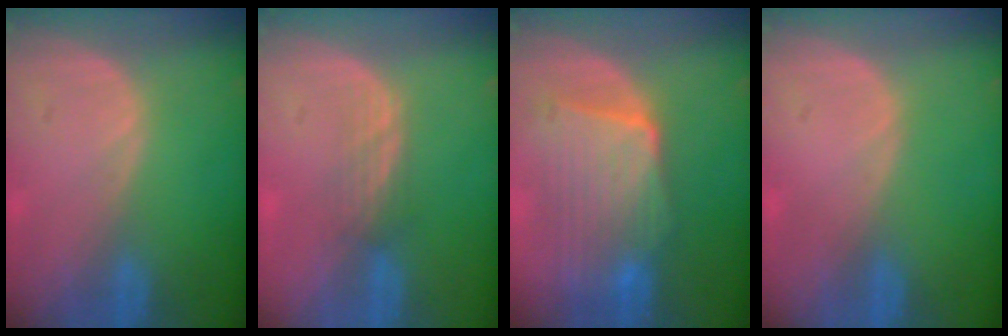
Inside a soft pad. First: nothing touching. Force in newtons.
{"total": 2.5, "press": 2.3, "slide": 0.9}
{"total": 9.2, "press": 8.7, "slide": 3.0}
{"total": 0.0}